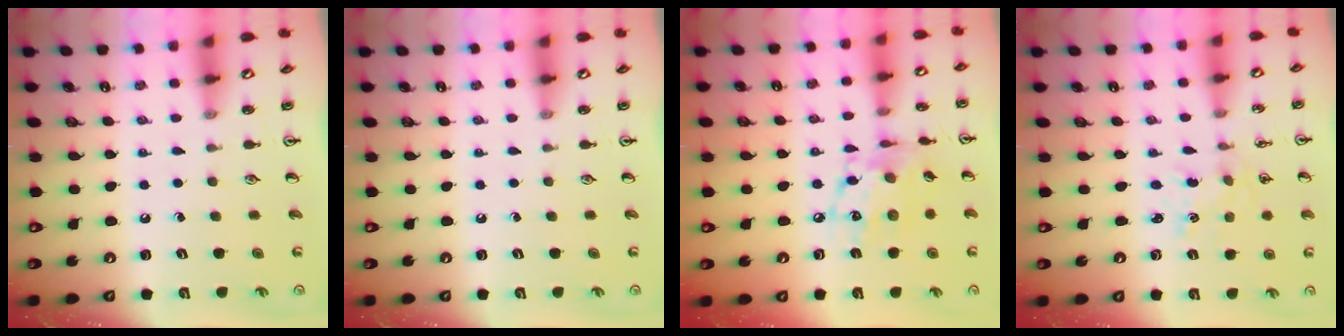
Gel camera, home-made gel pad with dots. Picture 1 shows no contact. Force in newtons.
{"total": 0.0}
{"total": 12.2, "press": 12.1, "slide": 0.7}
{"total": 0.5, "press": 0.5, "slide": 0.1}